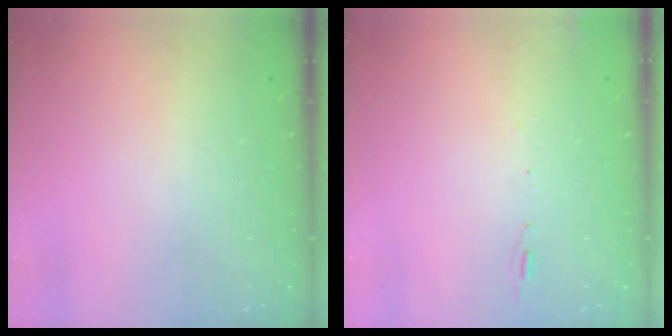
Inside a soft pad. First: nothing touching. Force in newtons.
{"total": 5.6, "press": 5.3, "slide": 1.7}